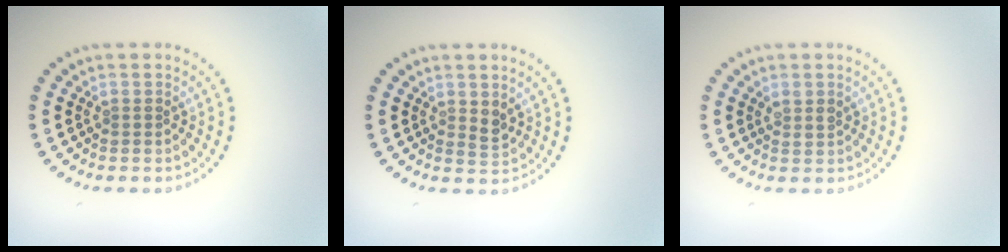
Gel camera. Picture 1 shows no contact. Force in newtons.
{"total": 1.1, "press": 1.0, "slide": 0.5}
{"total": 1.0, "press": 0.9, "slide": 0.5}